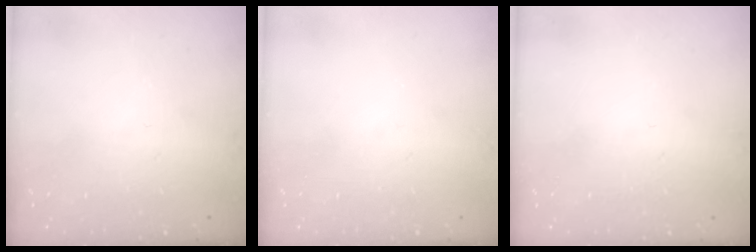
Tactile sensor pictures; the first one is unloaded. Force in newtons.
{"total": 0.0}
{"total": 0.9, "press": 0.9, "slide": 0.1}